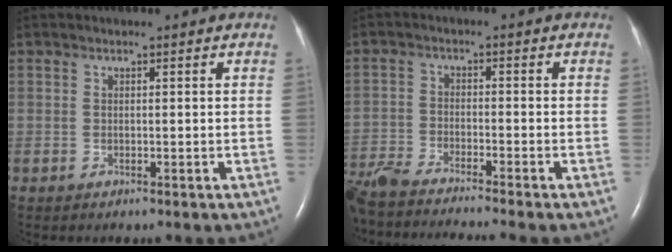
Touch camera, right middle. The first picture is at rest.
{"total": 14.2, "force": [-12.8, -0.7, 6.0], "torque": [-0.104, -0.023, -0.217]}